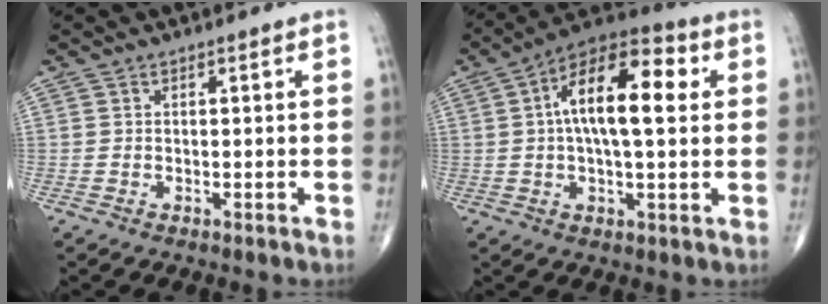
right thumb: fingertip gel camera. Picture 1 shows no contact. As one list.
[{"total": 15.9, "force": [2.9, 6.5, 14.1], "torque": [-0.225, 0.027, 0.037]}]